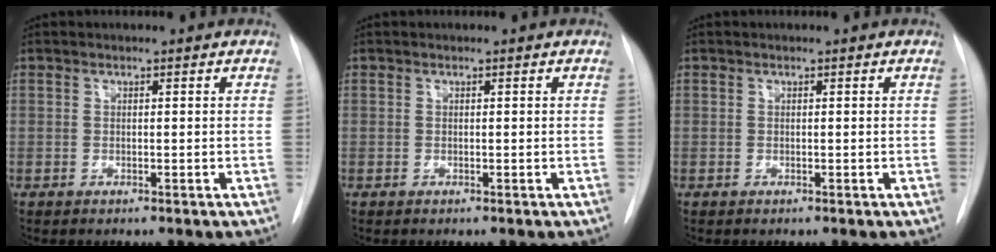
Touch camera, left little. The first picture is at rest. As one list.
[{"total": 0.0}, {"total": 0.0}]